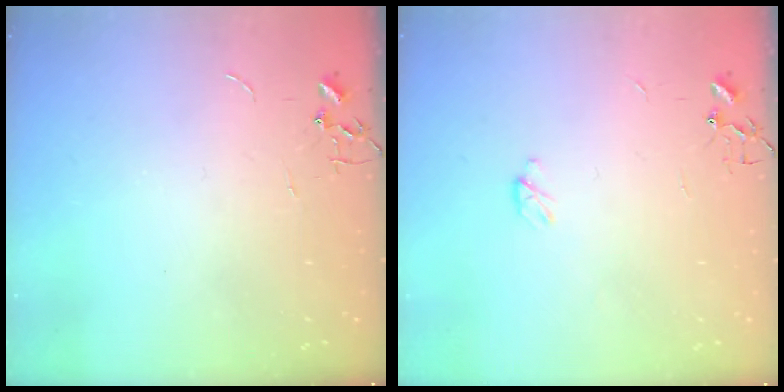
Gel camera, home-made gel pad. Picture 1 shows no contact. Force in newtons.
{"total": 3.3, "press": 3.2, "slide": 0.4}